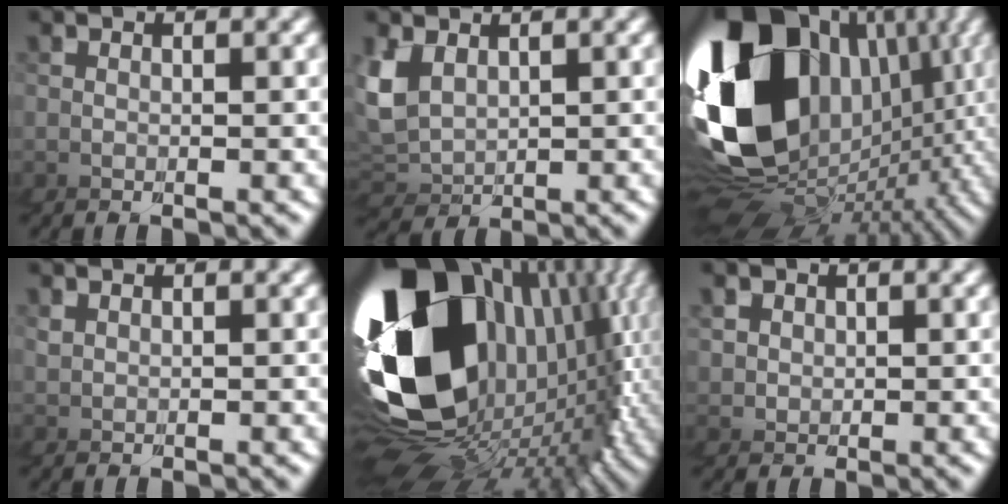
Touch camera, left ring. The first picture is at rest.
{"total": 3.2, "force": [0.5, 1.9, -2.5], "torque": [-0.034, -0.012, 0.011]}
{"total": 23.3, "force": [-1.5, 15.7, 17.1], "torque": [-0.272, -0.010, -0.020]}
{"total": 0.8, "force": [0.5, 0.1, -0.7], "torque": [0.011, 0.002, 0.007]}
{"total": 29.1, "force": [-1.7, 17.1, 23.5], "torque": [-0.351, -0.018, -0.011]}
{"total": 3.7, "force": [1.2, 3.3, -1.1], "torque": [-0.007, -0.014, 0.021]}